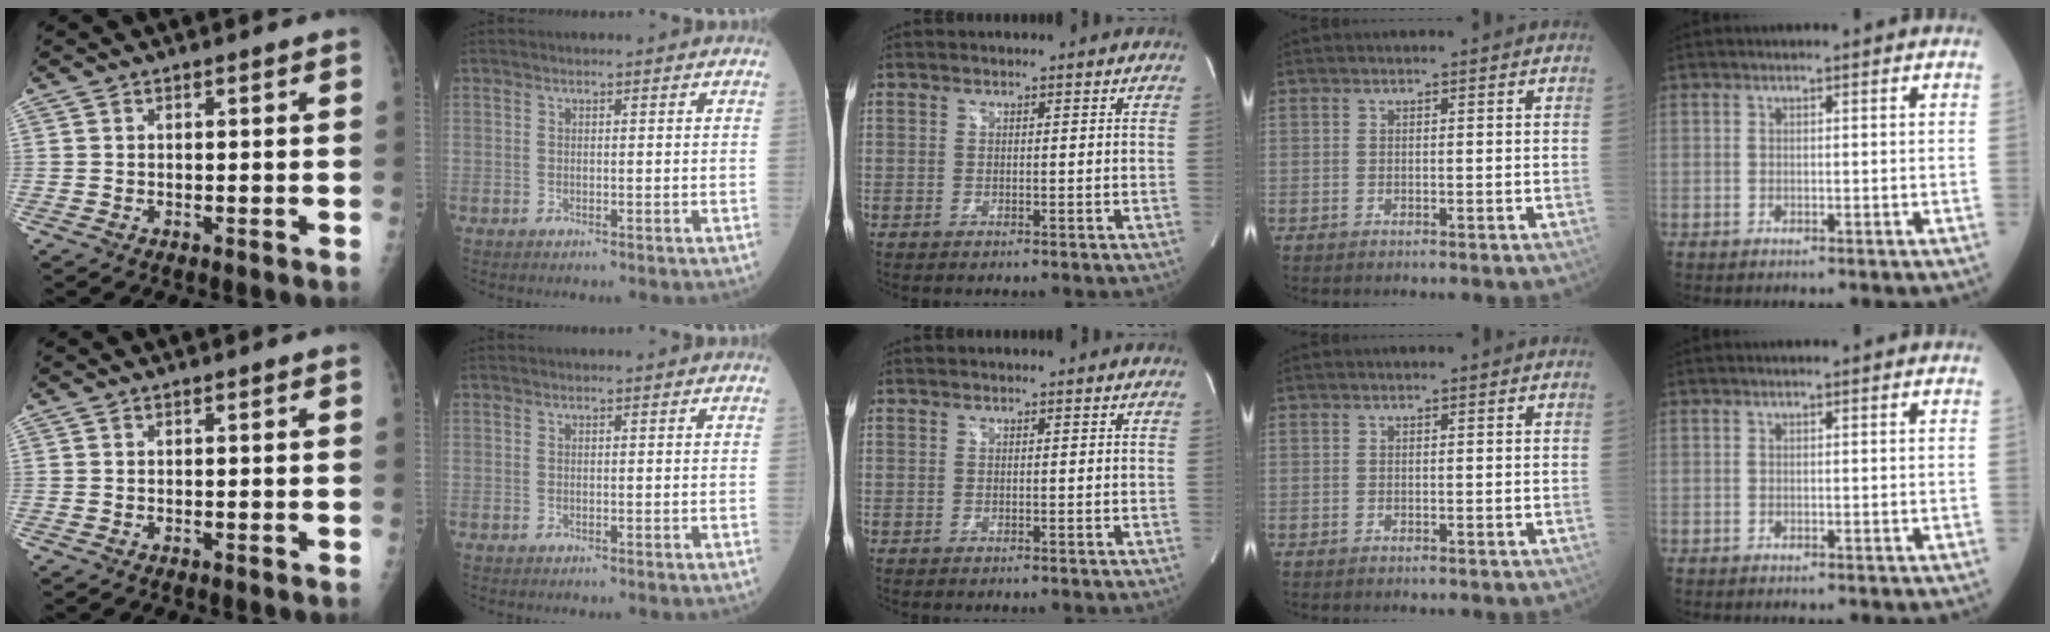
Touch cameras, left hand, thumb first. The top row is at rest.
{}